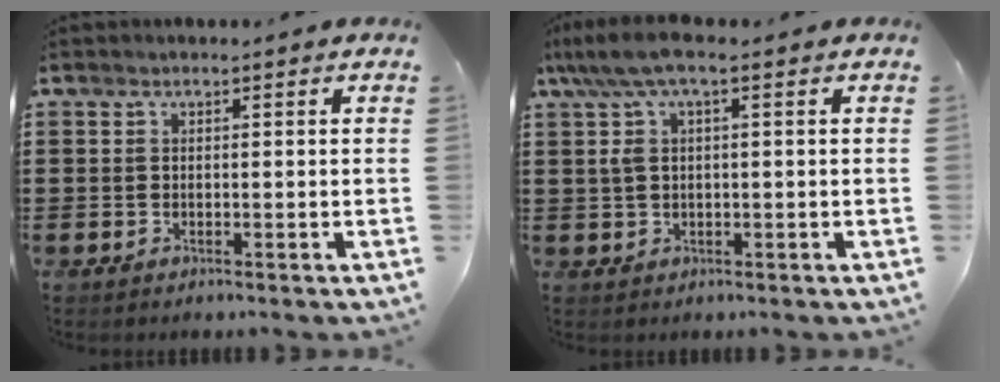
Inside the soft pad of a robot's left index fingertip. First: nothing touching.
{"total": 5.2, "force": [1.0, 1.6, 4.9], "torque": [-0.113, -0.001, 0.011]}